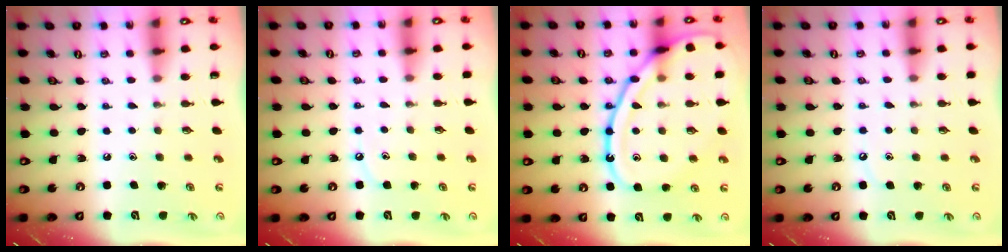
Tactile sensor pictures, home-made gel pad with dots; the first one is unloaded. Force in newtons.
{"total": 3.8, "press": 3.8, "slide": 0.5}
{"total": 21.6, "press": 21.5, "slide": 2.0}
{"total": 3.4, "press": 3.3, "slide": 0.5}